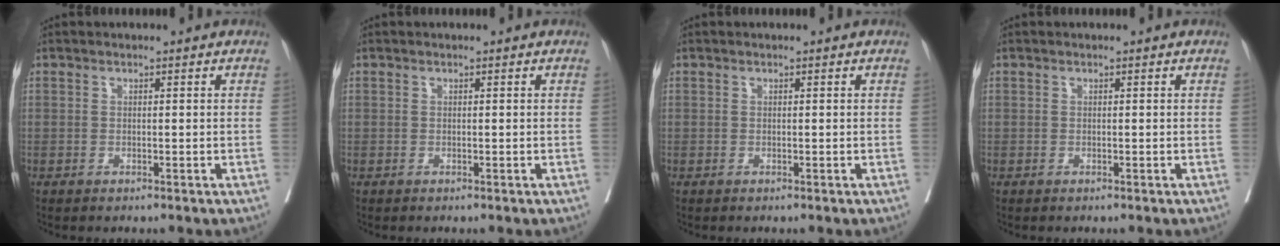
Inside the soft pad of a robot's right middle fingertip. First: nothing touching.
{"total": 0.0}
{"total": 0.0}
{"total": 0.0}